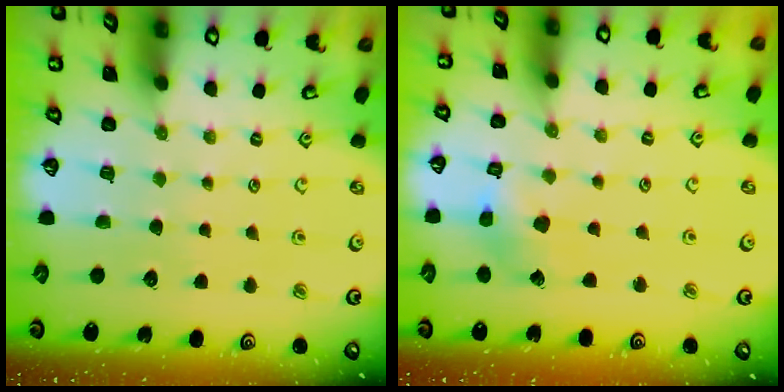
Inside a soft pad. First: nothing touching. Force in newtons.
{"total": 4.7, "press": 4.7, "slide": 0.5}